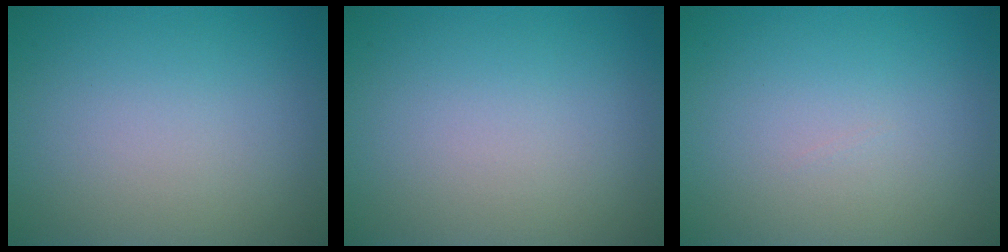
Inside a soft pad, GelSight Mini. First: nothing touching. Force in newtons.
{"total": 0.0}
{"total": 0.0}